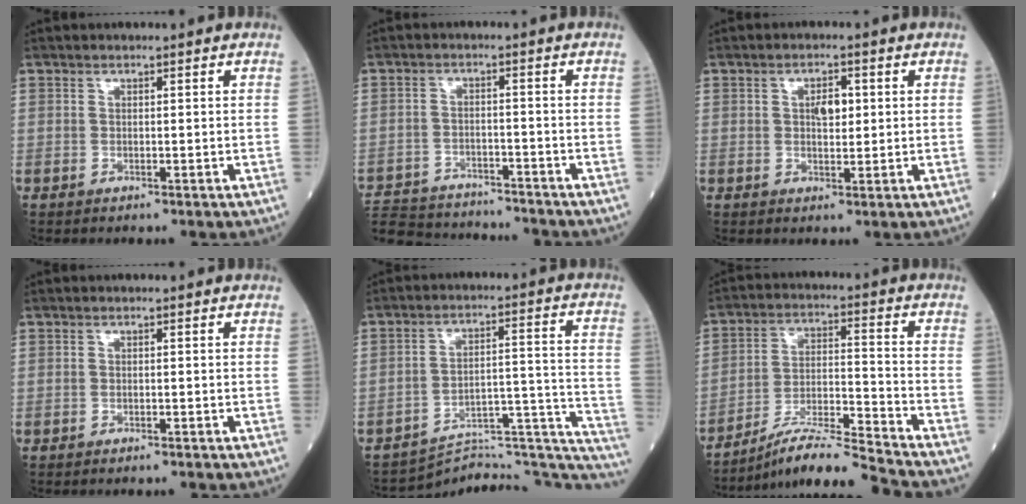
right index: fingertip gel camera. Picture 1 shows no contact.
{"total": 15.5, "force": [-14.4, 3.5, 4.2], "torque": [-0.093, 0.006, -0.212]}
{"total": 3.3, "force": [0.7, 1.5, 2.8], "torque": [-0.044, 0.002, 0.010]}
{"total": 1.9, "force": [-1.8, 0.1, 0.5], "torque": [-0.006, -0.002, -0.023]}
{"total": 20.3, "force": [-19.7, 3.5, 3.6], "torque": [0.005, 0.067, -0.255]}
{"total": 11.8, "force": [-10.9, -2.1, 4.0], "torque": [-0.067, 0.008, -0.195]}